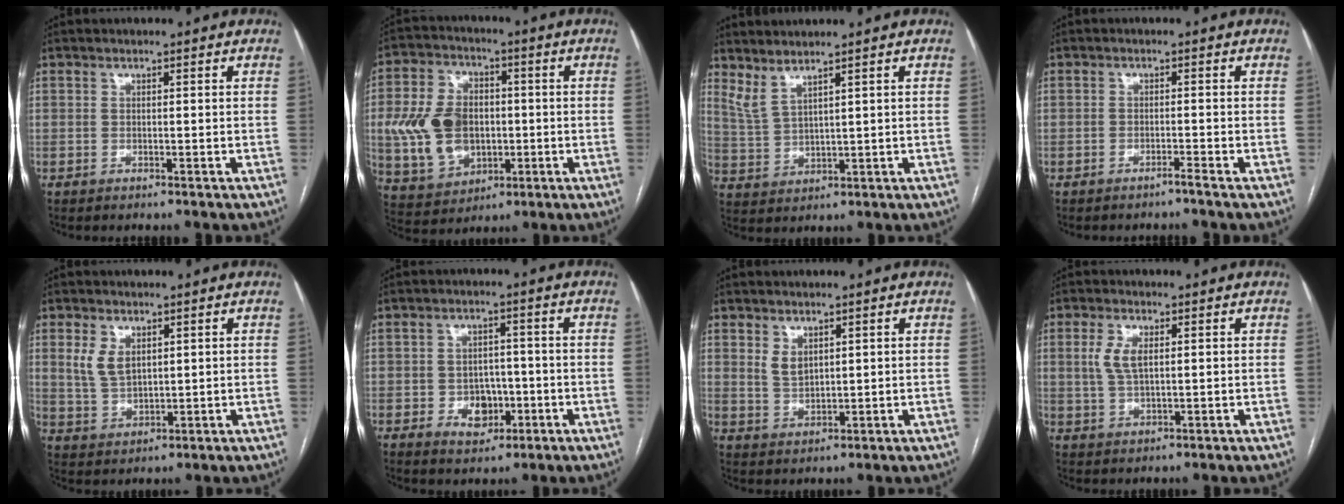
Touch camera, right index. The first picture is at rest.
{"total": 13.0, "force": [-0.5, 9.3, 9.1], "torque": [-0.203, 0.022, 0.004]}
{"total": 4.2, "force": [3.4, 0.4, 2.3], "torque": [-0.064, -0.007, 0.085]}
{"total": 1.1, "force": [-0.9, -0.3, 0.4], "torque": [-0.006, 0.000, -0.017]}
{"total": 4.9, "force": [2.1, 2.9, 3.4], "torque": [-0.077, 0.004, 0.051]}
{"total": 5.2, "force": [-1.5, 3.9, 3.1], "torque": [-0.045, 0.010, -0.016]}
{"total": 3.1, "force": [1.8, 1.8, 1.9], "torque": [-0.041, -0.002, 0.045]}
{"total": 4.4, "force": [1.2, 1.8, 3.8], "torque": [-0.086, 0.004, 0.028]}